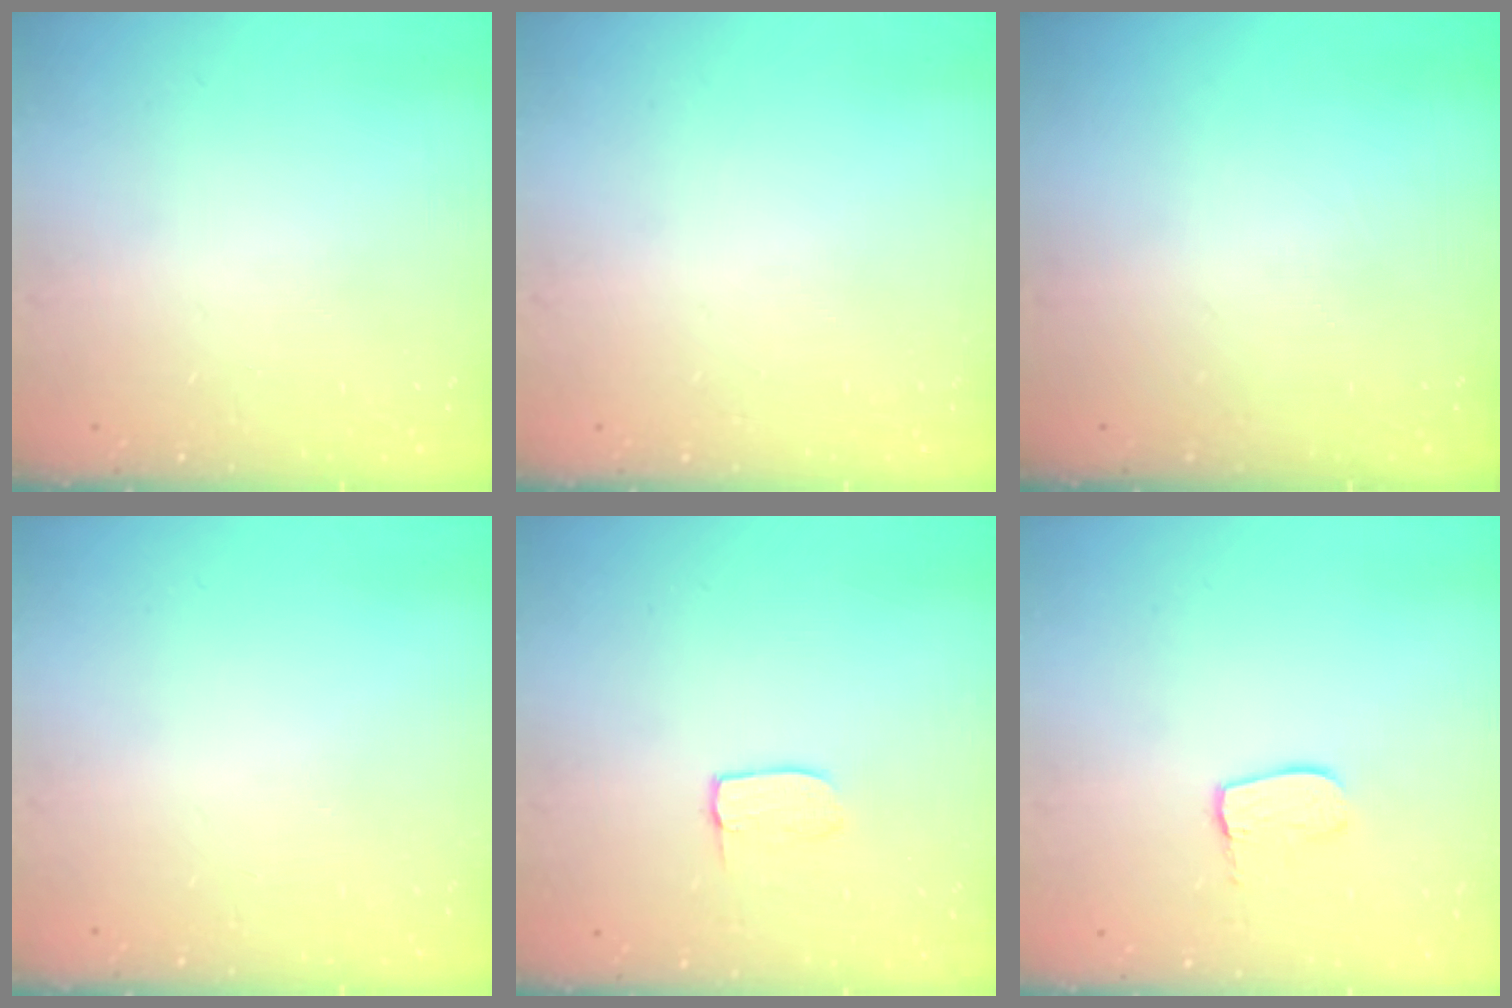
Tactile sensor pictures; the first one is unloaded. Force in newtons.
{"total": 0.0}
{"total": 0.0}
{"total": 0.0}
{"total": 4.9, "press": 4.8, "slide": 0.4}
{"total": 8.2, "press": 8.2, "slide": 0.7}